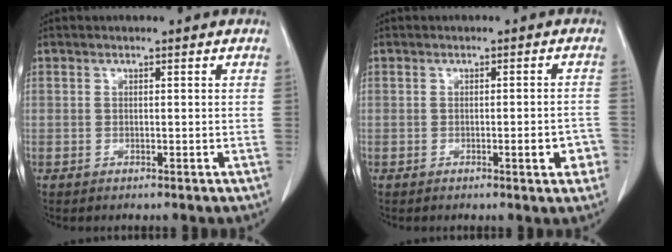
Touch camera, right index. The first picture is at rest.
{"total": 3.7, "force": [-1.6, 0.7, 3.3], "torque": [-0.036, -0.001, -0.020]}